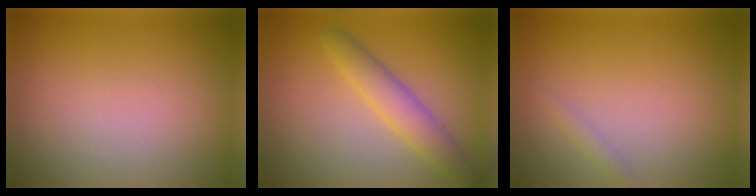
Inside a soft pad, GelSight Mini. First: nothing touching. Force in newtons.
{"total": 3.2, "press": 3.2, "slide": 0.2}
{"total": 0.7, "press": 0.7, "slide": 0.1}